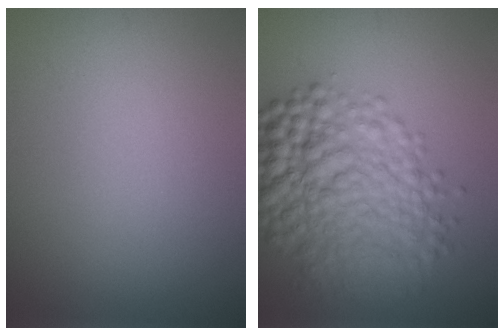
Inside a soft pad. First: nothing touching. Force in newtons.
{"total": 8.5, "press": 8.5, "slide": 0.1}